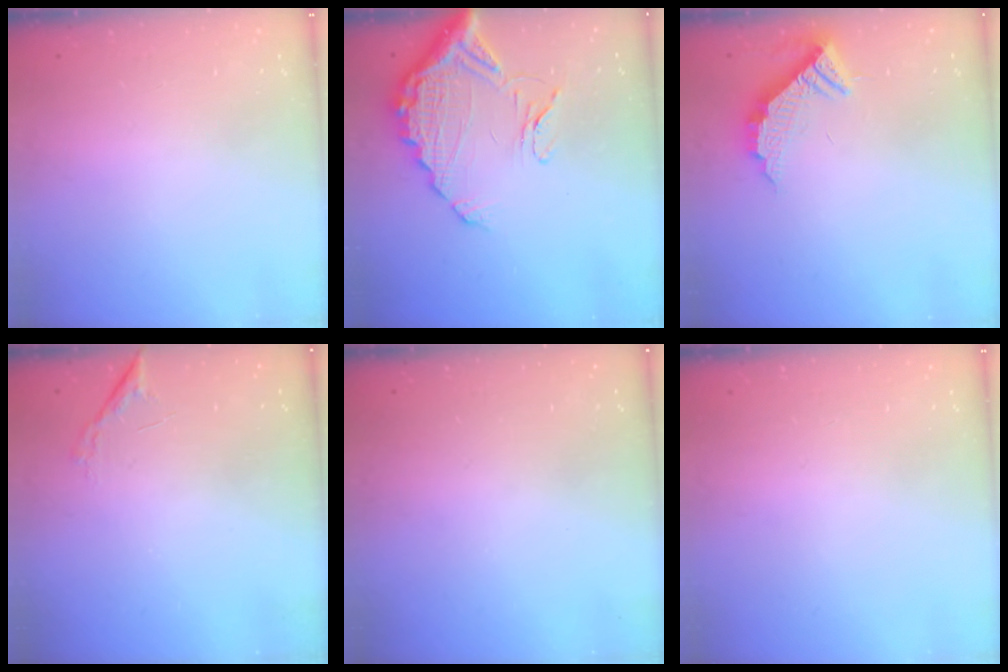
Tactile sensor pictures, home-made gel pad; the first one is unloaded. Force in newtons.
{"total": 15.0, "press": 15.0, "slide": 1.2}
{"total": 11.2, "press": 11.2, "slide": 0.7}
{"total": 6.0, "press": 6.0, "slide": 0.2}
{"total": 3.1, "press": 2.9, "slide": 1.0}
{"total": 0.0}